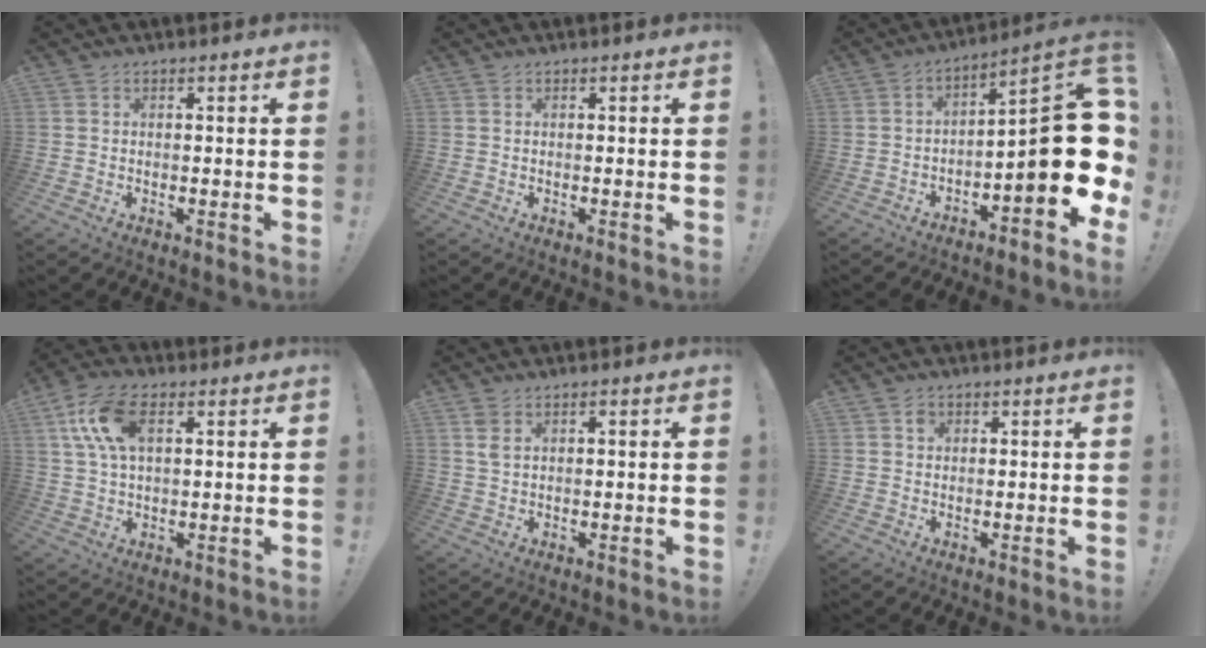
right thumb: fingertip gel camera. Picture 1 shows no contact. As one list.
[{"total": 0.0}, {"total": 18.0, "force": [-2.4, 4.5, 17.3], "torque": [-0.253, 0.005, -0.037]}, {"total": 12.3, "force": [3.9, 6.6, 9.6], "torque": [-0.188, 0.002, 0.074]}, {"total": 2.7, "force": [1.0, 1.6, 1.9], "torque": [-0.038, 0.004, 0.017]}, {"total": 1.5, "force": [0.5, 1.3, 0.5], "torque": [-0.002, 0.000, 0.007]}]